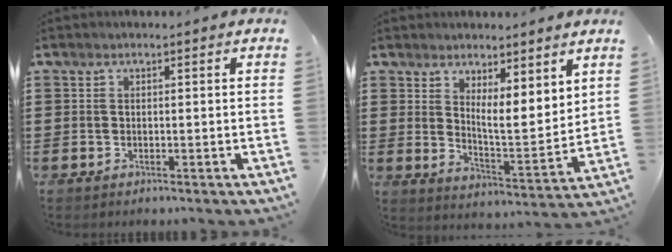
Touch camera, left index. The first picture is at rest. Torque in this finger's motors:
{"motor_torque": [1.62, -0.14, 0.55, 0.15]}